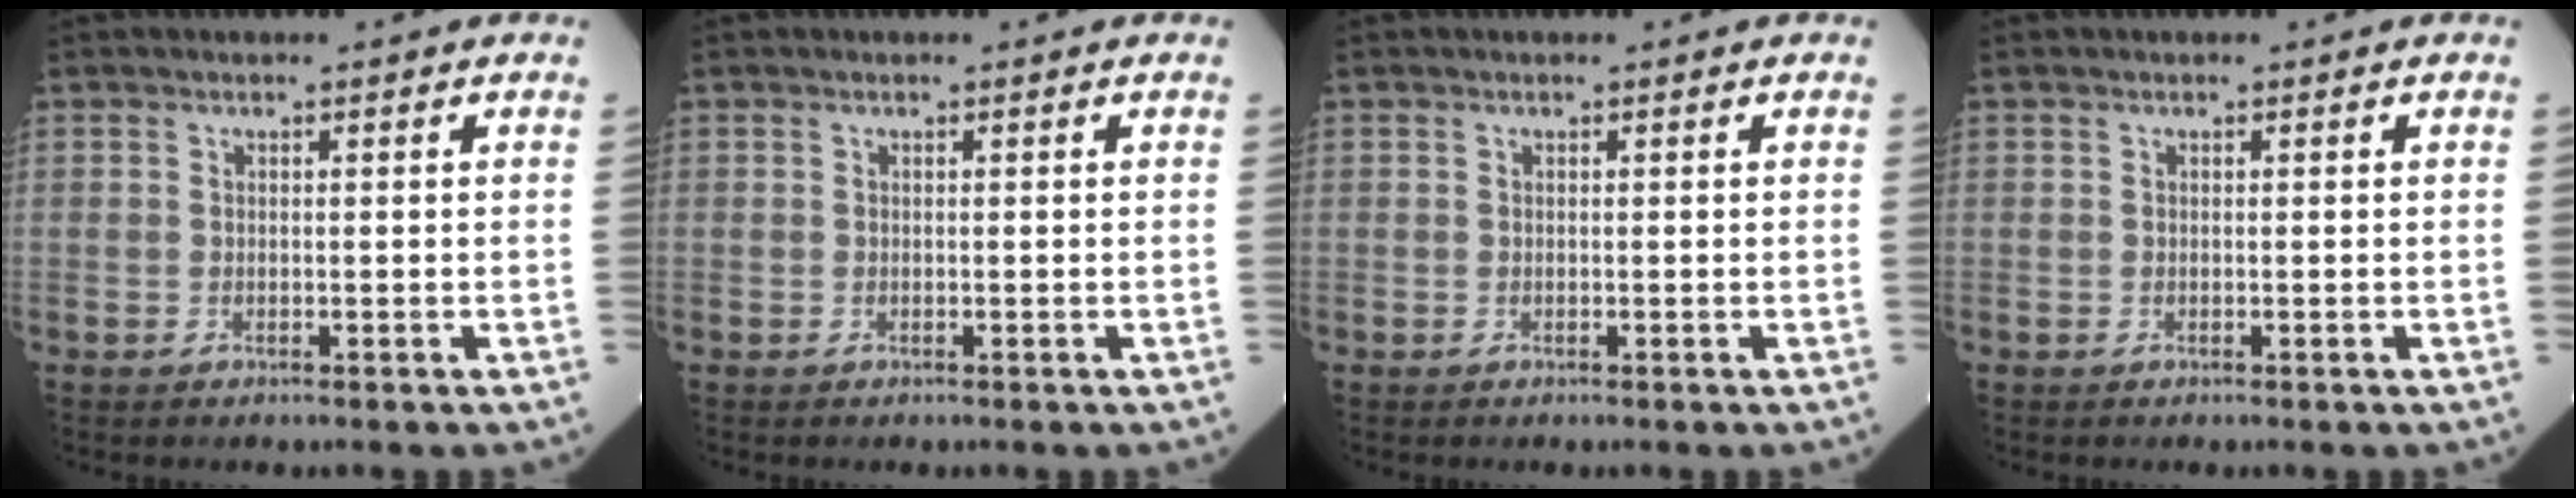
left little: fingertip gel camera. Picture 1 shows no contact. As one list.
[{"total": 0.0}, {"total": 0.0}, {"total": 0.0}]